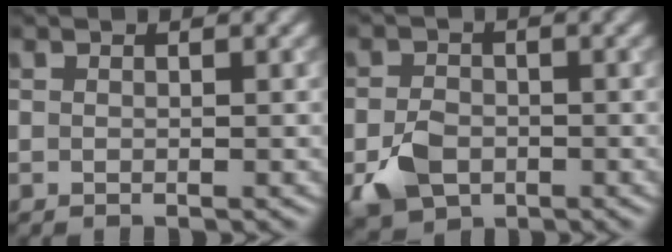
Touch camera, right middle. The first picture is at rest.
{"total": 4.0, "force": [-1.5, 3.0, 2.3], "torque": [-0.046, -0.005, -0.032]}